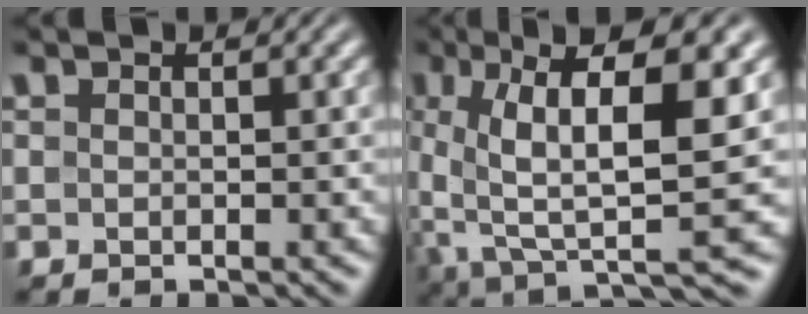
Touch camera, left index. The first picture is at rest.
{"total": 11.2, "force": [1.9, 3.2, 10.5], "torque": [-0.185, 0.002, 0.036]}